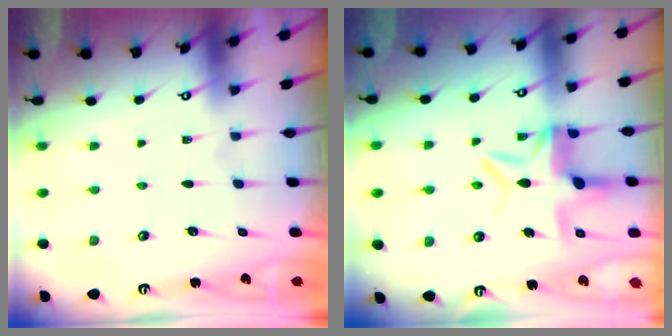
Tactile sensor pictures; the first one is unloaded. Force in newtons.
{"total": 8.4, "press": 8.3, "slide": 1.0}